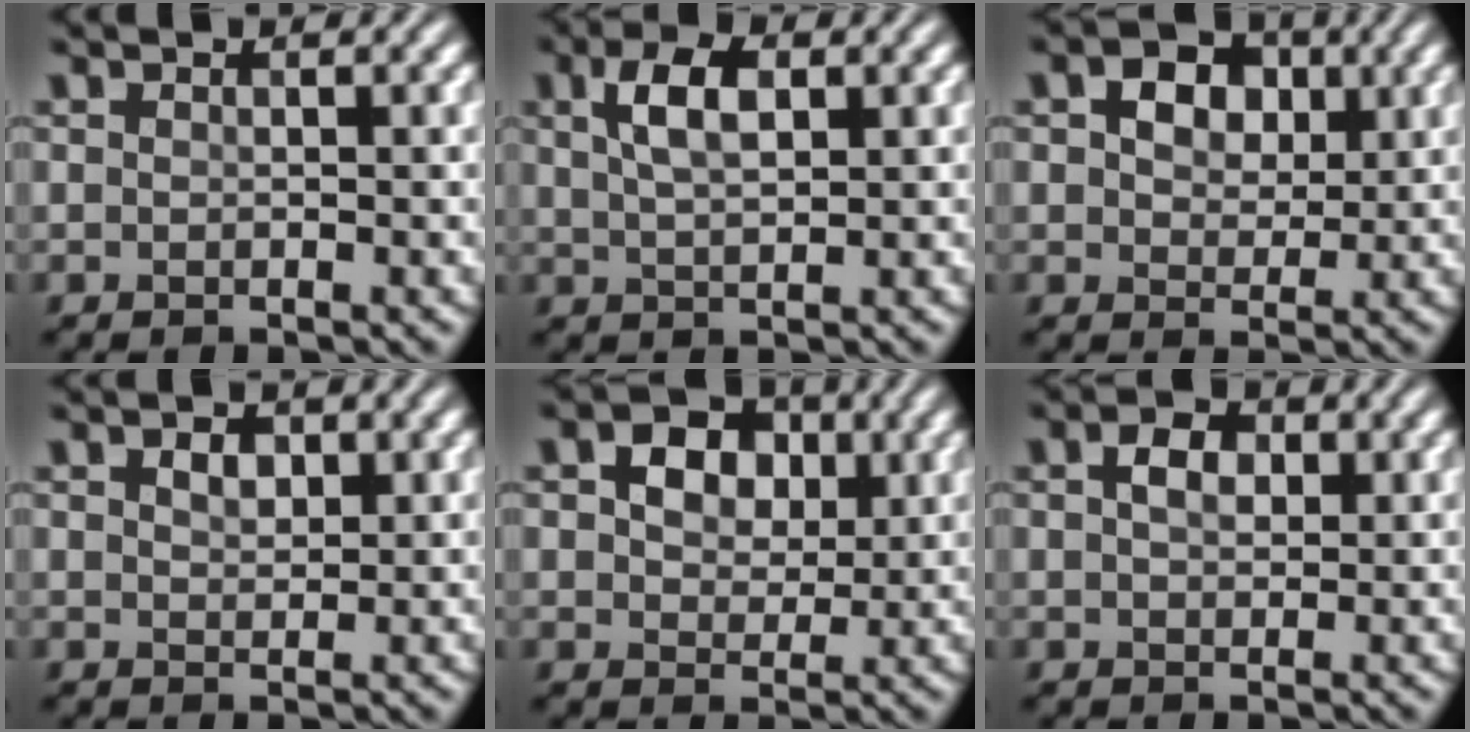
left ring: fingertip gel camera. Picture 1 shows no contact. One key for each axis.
{"total": 3.9, "fx": 1.5, "fy": 1.9, "fz": 3.1, "tx": -0.063, "ty": 0.008, "tz": 0.028}
{"total": 4.0, "fx": 1.3, "fy": 2.9, "fz": 2.4, "tx": -0.041, "ty": 0.004, "tz": 0.012}
{"total": 1.6, "fx": 0.8, "fy": 1.1, "fz": 1.0, "tx": -0.017, "ty": 0.001, "tz": 0.013}
{"total": 4.4, "fx": 1.3, "fy": 3.2, "fz": 2.7, "tx": -0.047, "ty": 0.005, "tz": 0.012}
{"total": 2.6, "fx": 0.8, "fy": 1.7, "fz": 1.7, "tx": -0.034, "ty": 0.004, "tz": 0.011}